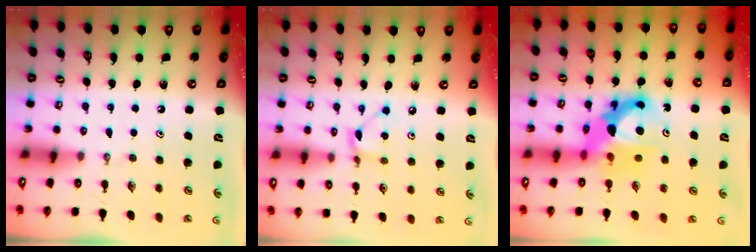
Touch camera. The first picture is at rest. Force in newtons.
{"total": 2.9, "press": 2.9, "slide": 0.1}
{"total": 12.1, "press": 12.1, "slide": 1.3}